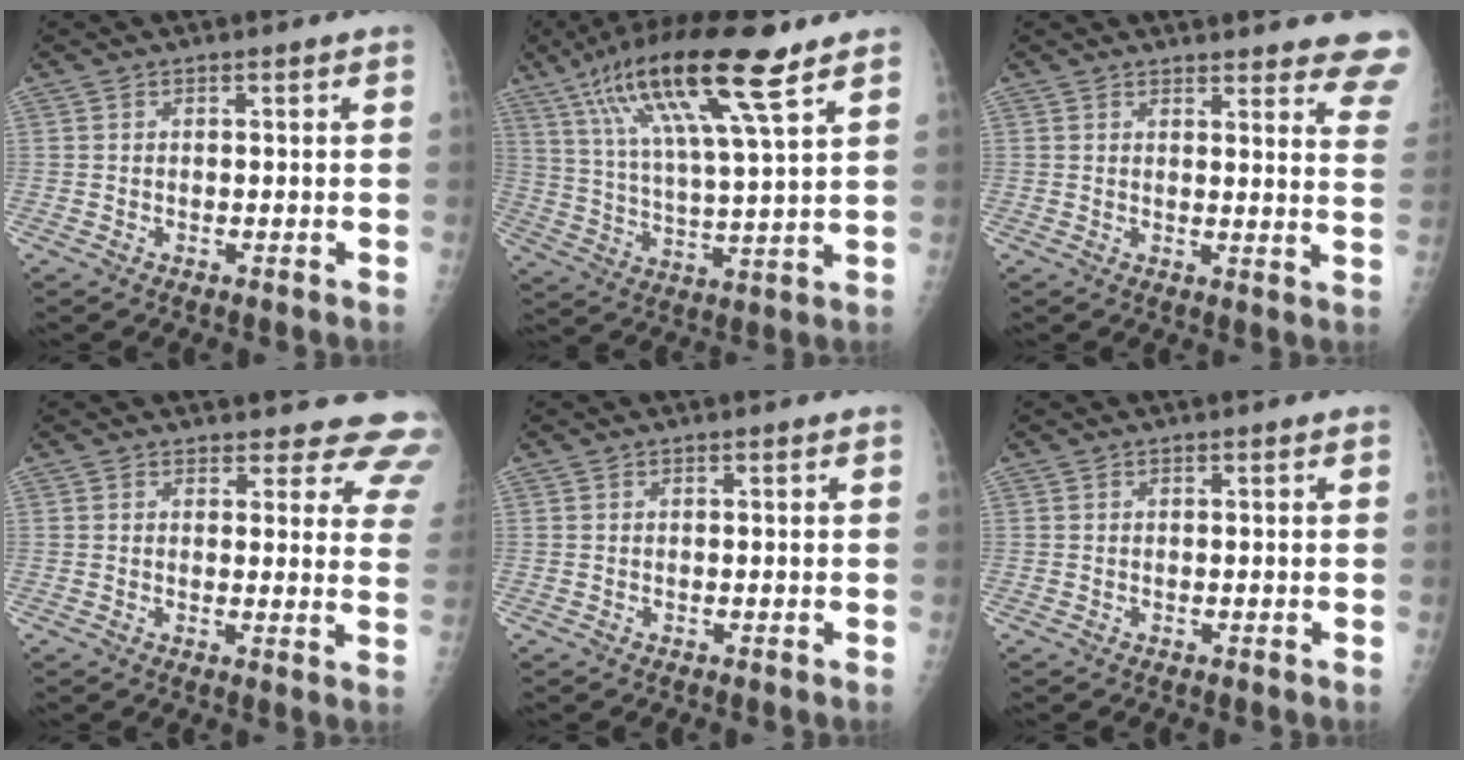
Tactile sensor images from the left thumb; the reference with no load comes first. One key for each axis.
{"total": 19.0, "fx": 10.7, "fy": 3.1, "fz": 15.5, "tx": -0.286, "ty": -0.023, "tz": 0.194}
{"total": 14.9, "fx": 14.1, "fy": 2.4, "fz": 4.4, "tx": -0.010, "ty": -0.107, "tz": 0.130}
{"total": 12.3, "fx": 11.5, "fy": 4.2, "fz": 1.8, "tx": 0.038, "ty": -0.081, "tz": 0.093}
{"total": 0.0}
{"total": 0.0}